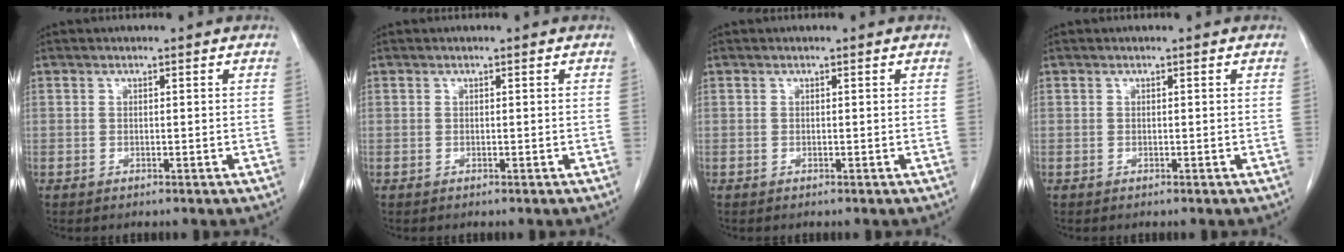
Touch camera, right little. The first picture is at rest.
{"total": 0.0}
{"total": 0.0}
{"total": 0.0}